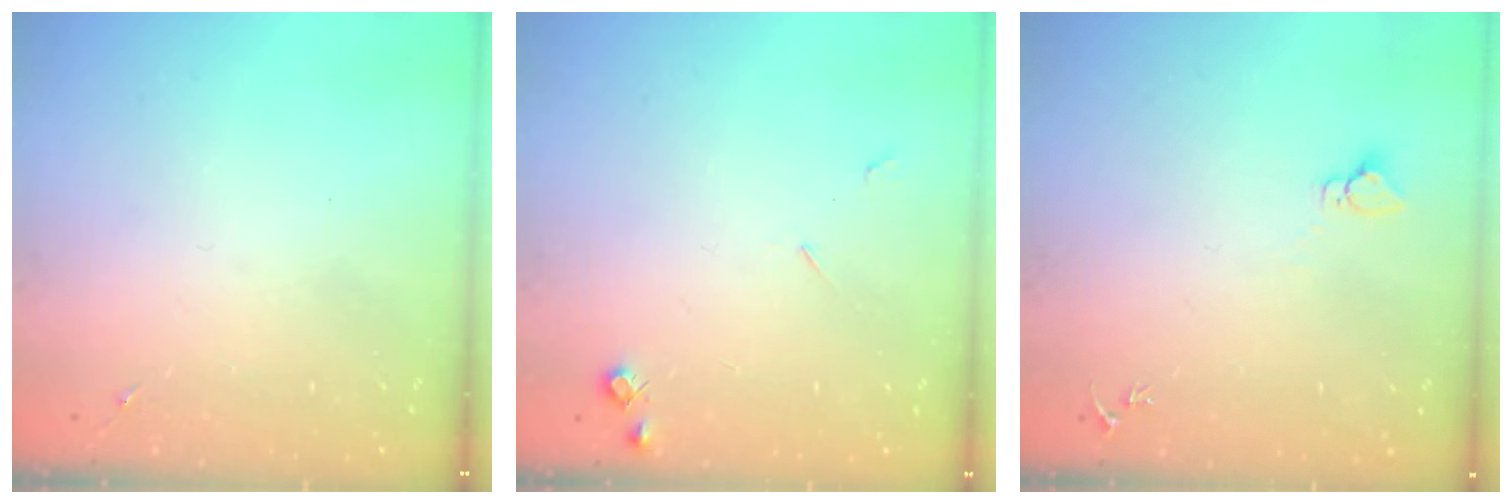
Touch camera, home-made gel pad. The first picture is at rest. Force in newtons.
{"total": 5.6, "press": 5.6, "slide": 0.8}
{"total": 2.8, "press": 2.8, "slide": 0.2}